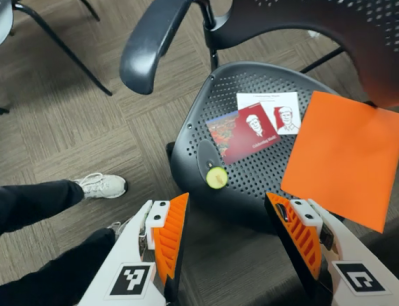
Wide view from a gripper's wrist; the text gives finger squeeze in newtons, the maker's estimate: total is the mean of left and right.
{"total": 0.5, "left": 0.7, "right": 0.4}